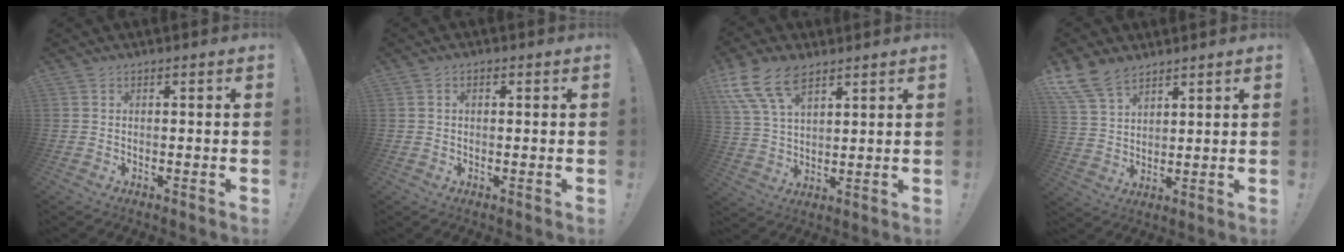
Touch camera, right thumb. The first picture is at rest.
{"total": 1.4, "force": [0.1, 1.1, 0.9], "torque": [-0.013, 0.003, 0.001]}
{"total": 13.3, "force": [8.5, 6.9, 7.5], "torque": [-0.158, -0.031, 0.162]}
{"total": 10.8, "force": [8.0, 5.6, 4.5], "torque": [-0.097, -0.037, 0.161]}